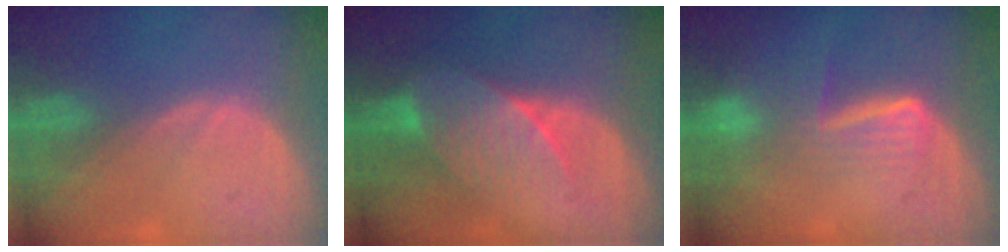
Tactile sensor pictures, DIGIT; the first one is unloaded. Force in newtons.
{"total": 7.5, "press": 6.8, "slide": 3.0}
{"total": 6.7, "press": 5.7, "slide": 3.6}